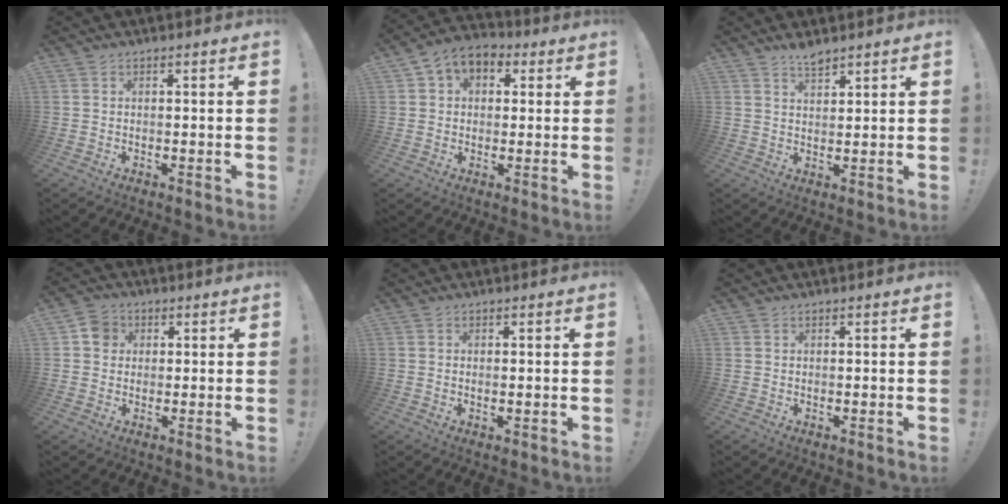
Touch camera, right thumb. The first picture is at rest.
{"total": 6.1, "force": [2.1, 4.9, 2.8], "torque": [-0.041, -0.003, 0.042]}
{"total": 3.8, "force": [3.3, 1.0, 1.5], "torque": [-0.027, -0.020, 0.059]}
{"total": 5.4, "force": [1.1, 4.8, 2.2], "torque": [-0.026, 0.010, 0.021]}
{"total": 1.0, "force": [0.6, 0.2, 0.8], "torque": [-0.007, -0.003, 0.010]}
{"total": 0.0}